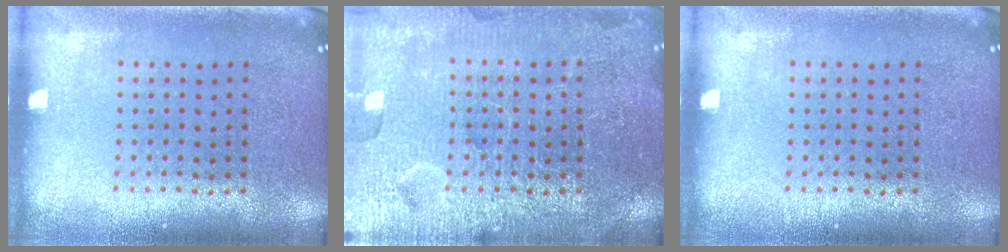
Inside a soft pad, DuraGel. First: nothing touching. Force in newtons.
{"total": 4.4, "press": 4.4, "slide": 0.6}
{"total": 0.0}